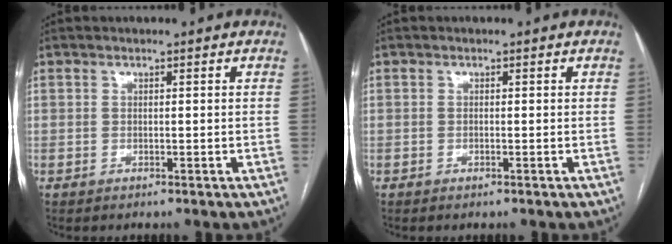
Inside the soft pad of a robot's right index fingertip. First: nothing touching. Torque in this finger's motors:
{"motor_torque": [0.15, -0.06, 0.05, 0.01]}